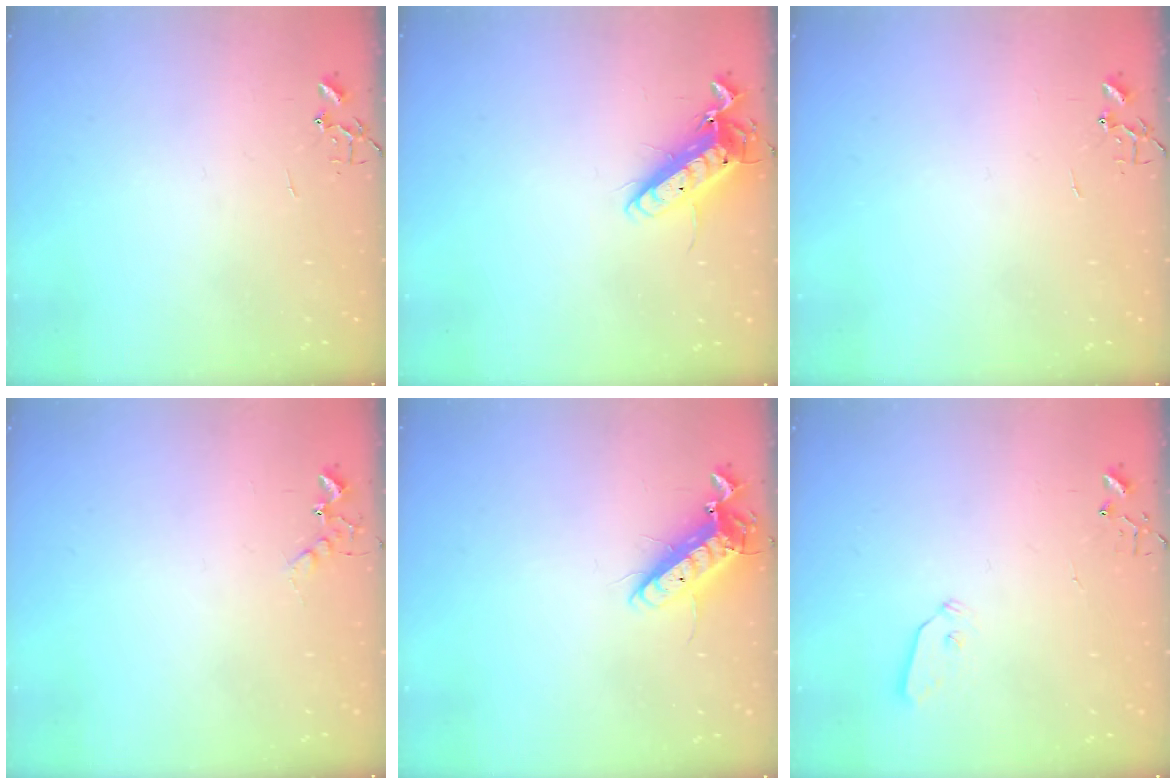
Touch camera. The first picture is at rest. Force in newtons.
{"total": 13.6, "press": 13.4, "slide": 2.0}
{"total": 0.0}
{"total": 5.2, "press": 5.1, "slide": 0.9}
{"total": 12.9, "press": 12.7, "slide": 2.1}
{"total": 4.3, "press": 4.3, "slide": 0.3}